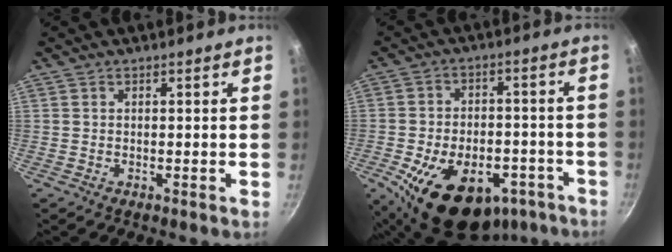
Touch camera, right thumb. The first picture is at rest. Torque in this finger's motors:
{"motor_torque": [0.10, 1.35, 1.20, -1.57, 0.54]}